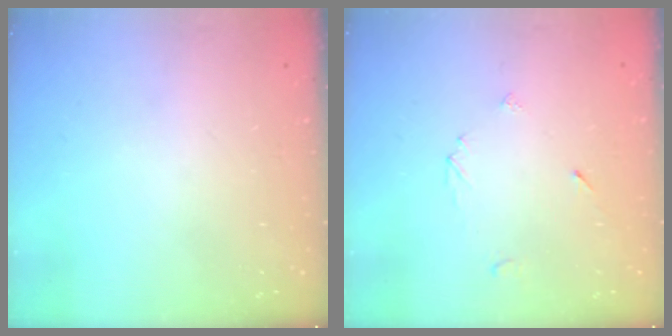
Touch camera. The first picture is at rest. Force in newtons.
{"total": 2.3, "press": 2.3, "slide": 0.2}